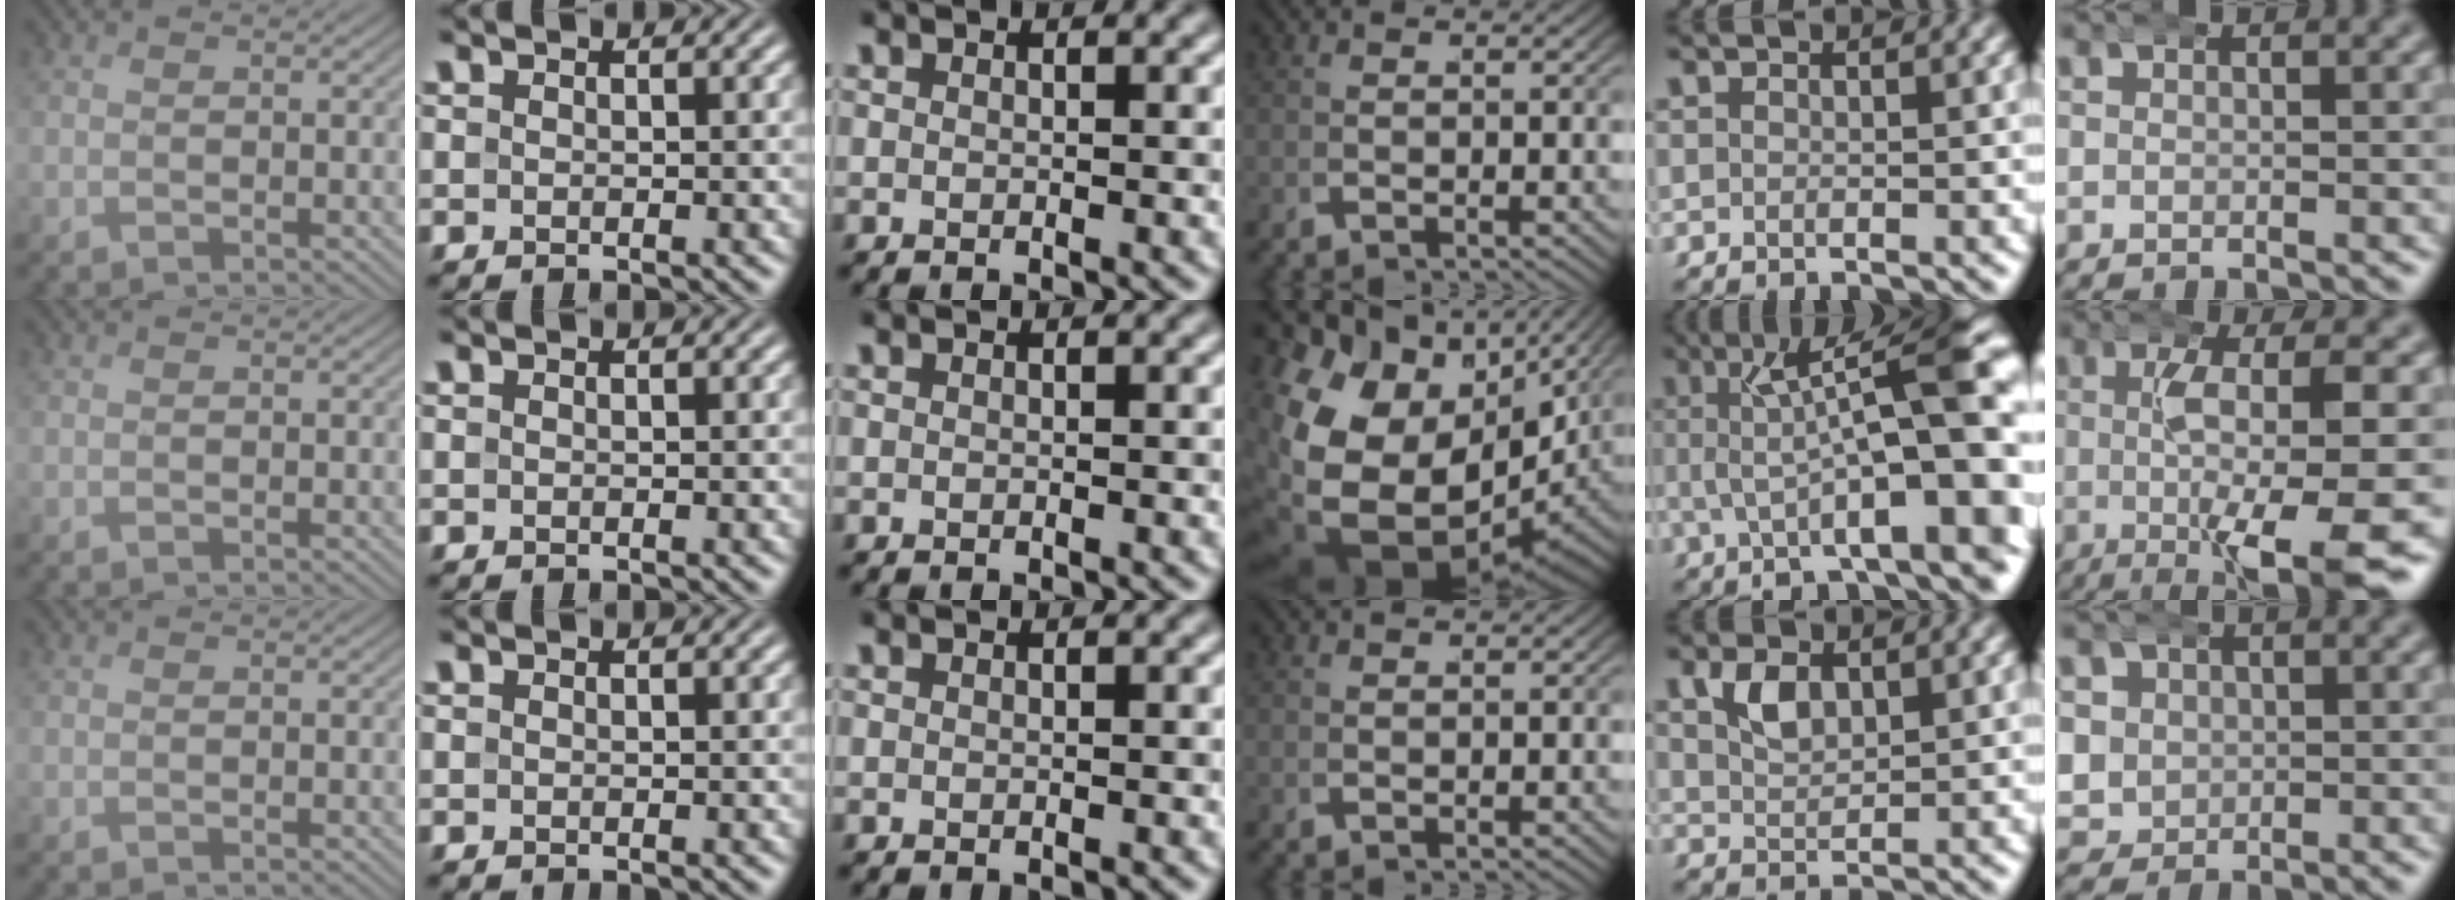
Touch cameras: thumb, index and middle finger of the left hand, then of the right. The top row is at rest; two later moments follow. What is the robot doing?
{"motion": "wrap", "object": "aluminum foil"}